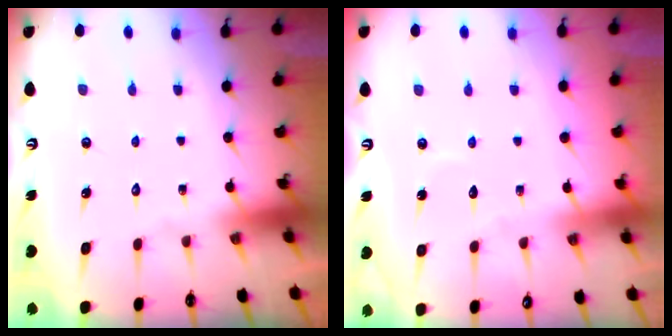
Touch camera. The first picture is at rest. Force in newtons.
{"total": 2.6, "press": 2.6, "slide": 0.3}